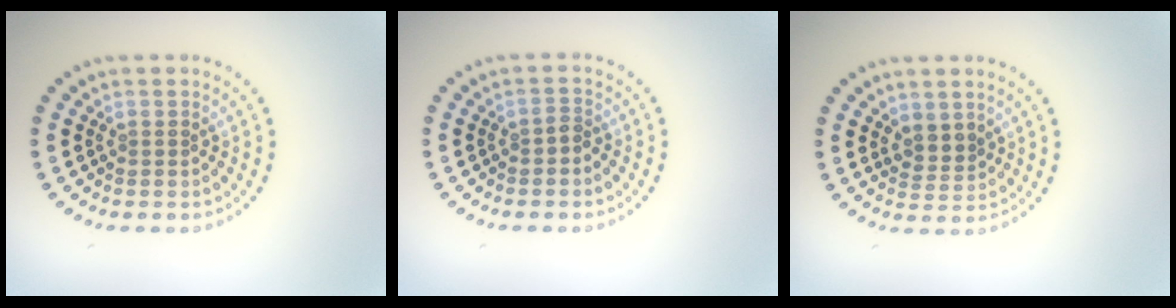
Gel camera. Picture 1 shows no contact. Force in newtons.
{"total": 1.0, "press": 0.8, "slide": 0.6}
{"total": 1.9, "press": 1.4, "slide": 1.3}